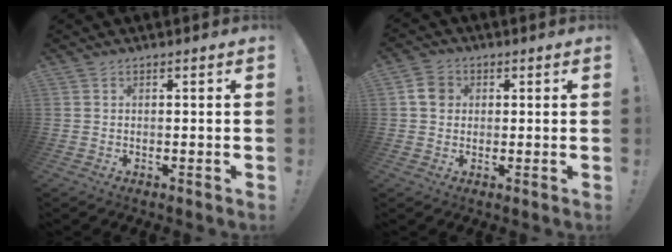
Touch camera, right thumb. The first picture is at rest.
{"total": 5.8, "force": [1.1, 4.9, 2.9], "torque": [-0.039, 0.007, 0.021]}